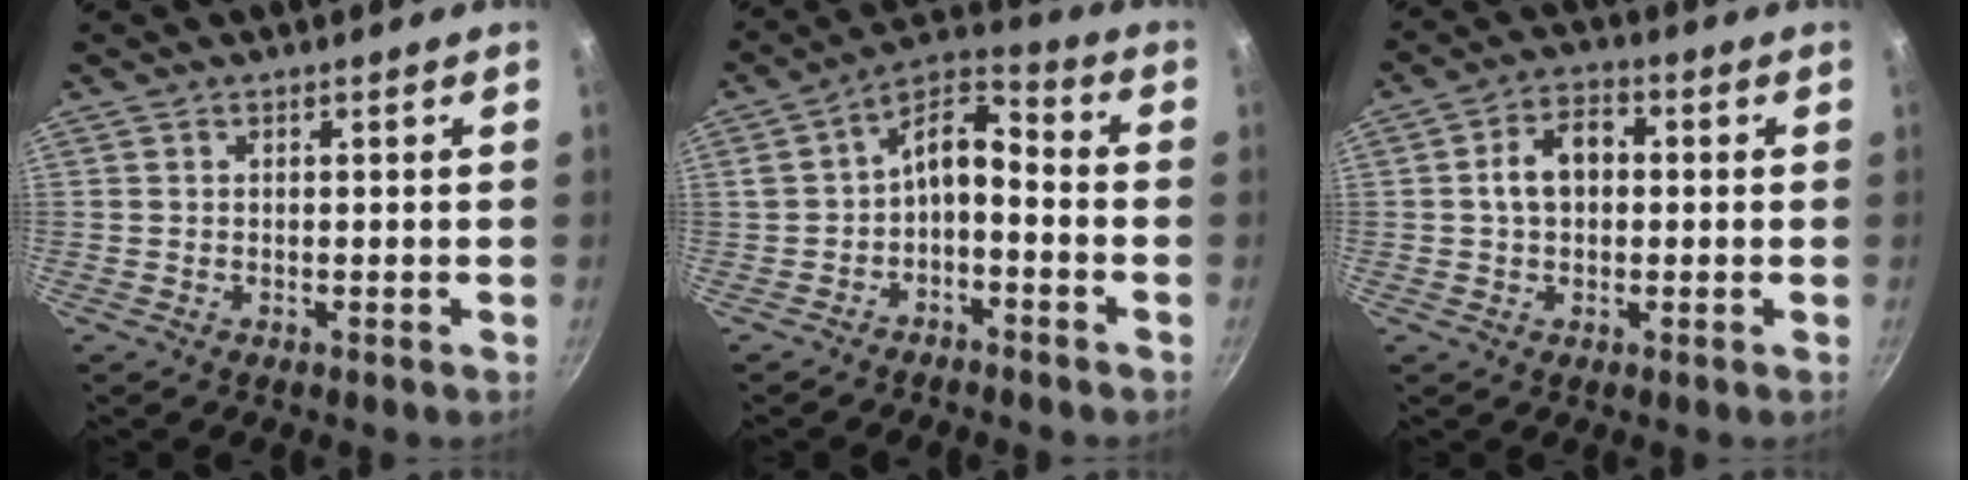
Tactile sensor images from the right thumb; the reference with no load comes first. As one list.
[{"total": 8.5, "force": [-2.6, 4.6, 6.6], "torque": [-0.112, 0.065, -0.048]}, {"total": 7.3, "force": [0.5, 5.1, 5.3], "torque": [-0.069, 0.021, -0.001]}]